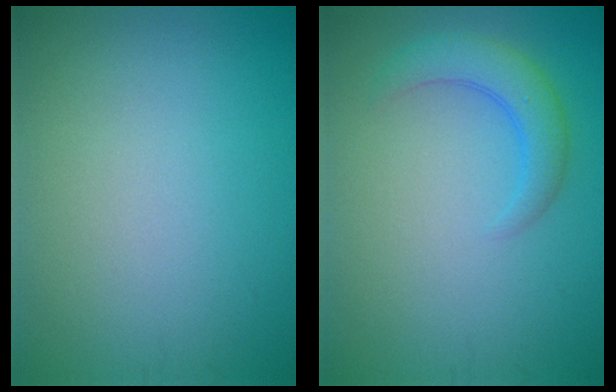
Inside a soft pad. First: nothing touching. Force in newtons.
{"total": 3.1, "press": 3.1, "slide": 0.1}